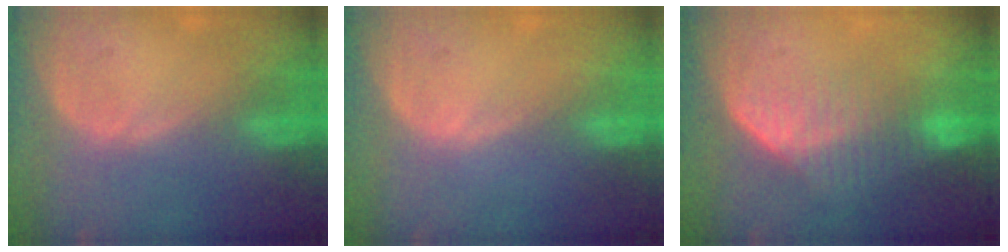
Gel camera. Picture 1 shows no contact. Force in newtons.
{"total": 0.0}
{"total": 7.2, "press": 6.2, "slide": 3.7}